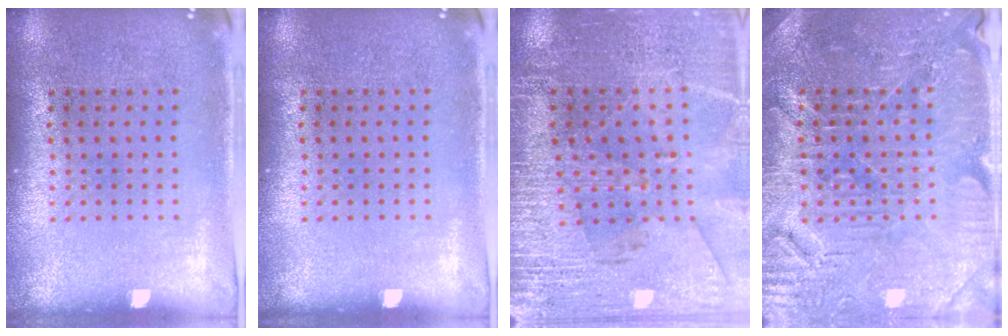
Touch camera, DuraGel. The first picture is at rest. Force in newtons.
{"total": 0.0}
{"total": 3.0, "press": 2.9, "slide": 0.6}
{"total": 4.0, "press": 3.9, "slide": 0.8}